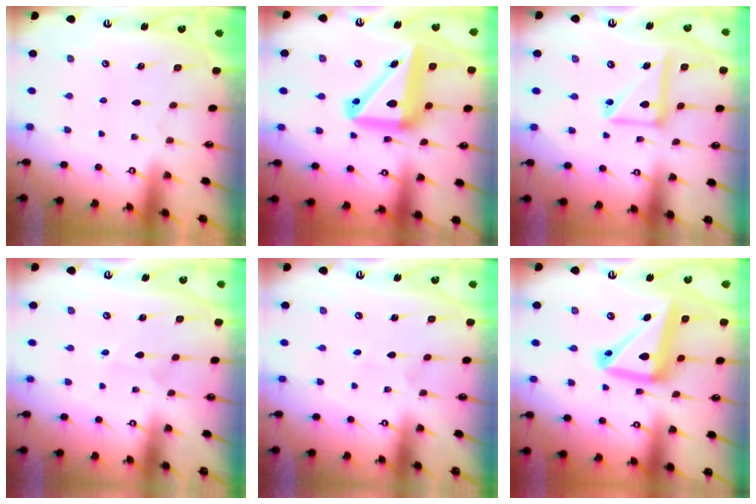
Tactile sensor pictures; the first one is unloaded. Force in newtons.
{"total": 18.7, "press": 18.5, "slide": 2.6}
{"total": 13.4, "press": 13.3, "slide": 1.4}
{"total": 3.6, "press": 3.5, "slide": 0.3}
{"total": 1.5, "press": 1.5, "slide": 0.1}
{"total": 16.1, "press": 16.0, "slide": 1.8}